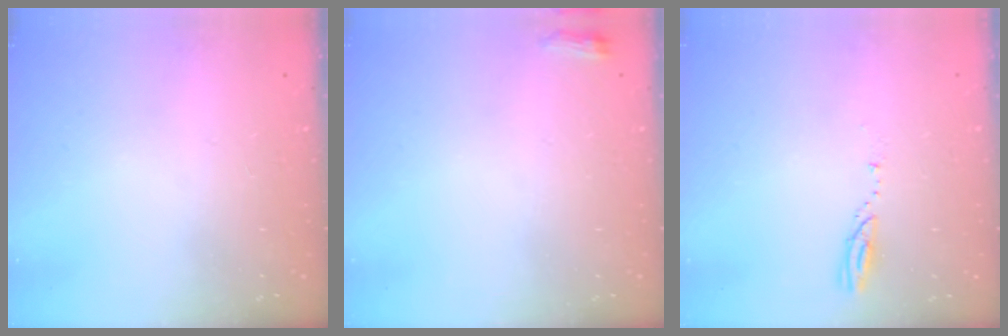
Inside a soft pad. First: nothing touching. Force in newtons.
{"total": 3.6, "press": 3.5, "slide": 0.8}
{"total": 3.6, "press": 3.6, "slide": 0.4}